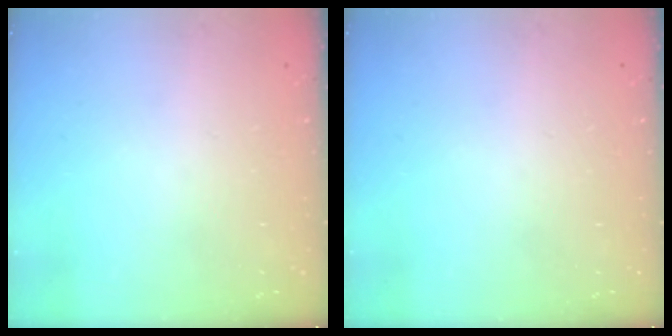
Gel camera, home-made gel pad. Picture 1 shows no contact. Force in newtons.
{"total": 0.0}